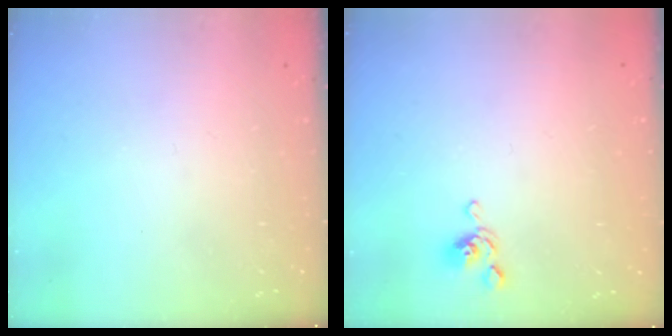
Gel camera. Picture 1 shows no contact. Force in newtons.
{"total": 4.8, "press": 4.8, "slide": 0.3}